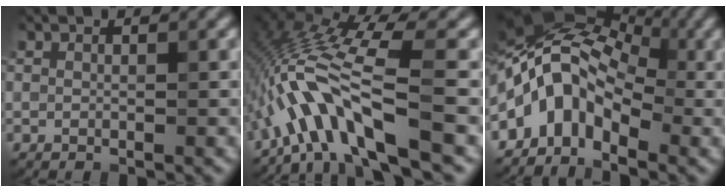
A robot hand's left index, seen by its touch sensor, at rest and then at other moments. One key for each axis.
{"total": 8.0, "fx": -3.8, "fy": 1.4, "fz": 6.9, "tx": -0.137, "ty": 0.020, "tz": -0.075}
{"total": 7.1, "fx": -2.4, "fy": 4.6, "fz": 4.9, "tx": -0.064, "ty": 0.024, "tz": -0.061}